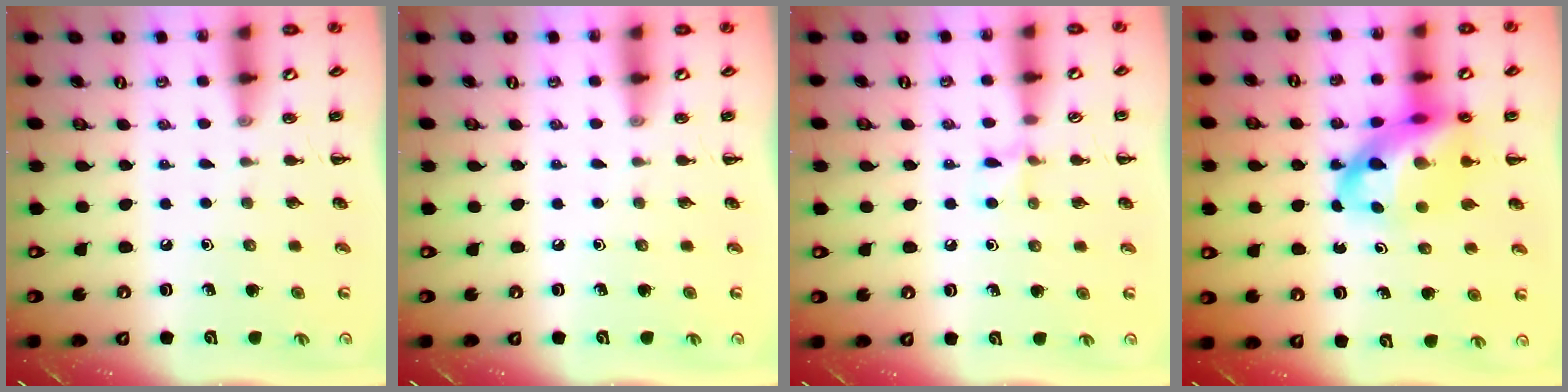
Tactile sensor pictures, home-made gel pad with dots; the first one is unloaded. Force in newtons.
{"total": 0.0}
{"total": 6.1, "press": 5.8, "slide": 1.9}
{"total": 15.8, "press": 15.2, "slide": 4.0}